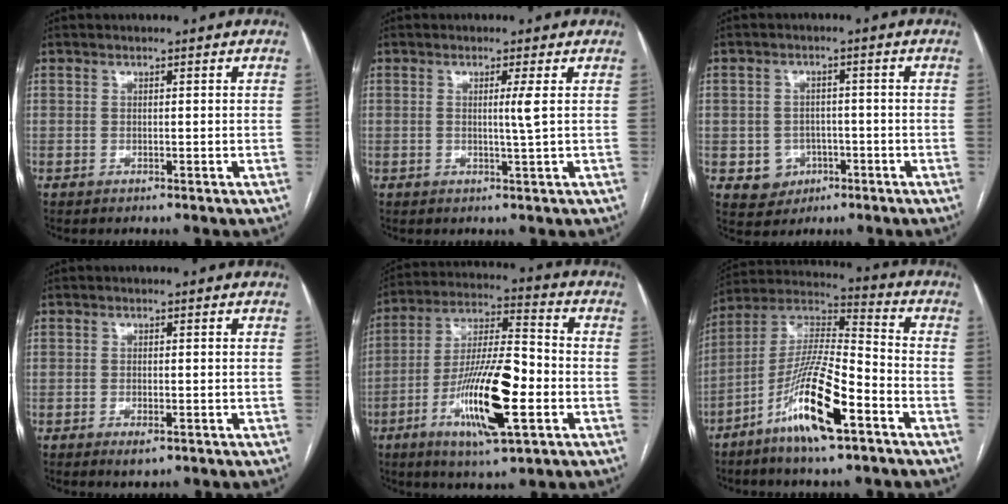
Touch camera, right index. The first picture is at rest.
{"total": 2.1, "force": [0.3, -0.7, 1.9], "torque": [-0.036, -0.005, 0.006]}
{"total": 5.0, "force": [-1.6, 4.6, 1.0], "torque": [-0.008, 0.009, -0.015]}
{"total": 2.1, "force": [-1.1, 0.7, 1.6], "torque": [-0.026, -0.002, -0.013]}
{"total": 16.8, "force": [-5.4, 3.1, 15.6], "torque": [-0.295, -0.007, -0.092]}
{"total": 15.5, "force": [-7.8, 2.1, 13.3], "torque": [-0.260, -0.012, -0.144]}